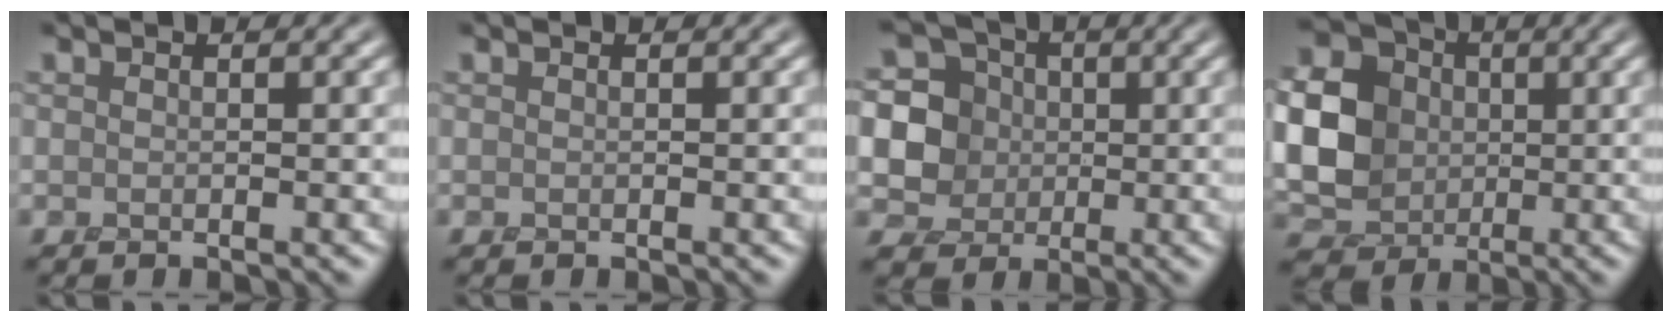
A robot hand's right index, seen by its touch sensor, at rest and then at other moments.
{"total": 0.0}
{"total": 7.8, "force": [1.0, 7.1, 2.9], "torque": [-0.071, 0.039, -0.006]}
{"total": 11.7, "force": [0.0, 10.2, 5.8], "torque": [-0.159, -0.012, -0.010]}